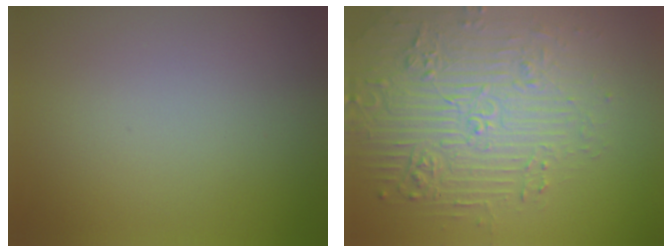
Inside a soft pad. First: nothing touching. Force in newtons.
{"total": 6.7, "press": 5.2, "slide": 4.2}